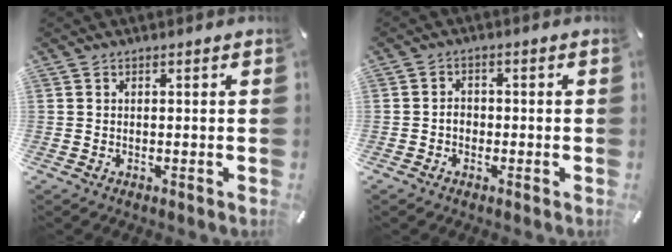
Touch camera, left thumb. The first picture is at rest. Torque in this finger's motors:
{"motor_torque": [0.09, 0.03, 0.03, -0.03, 0.03]}